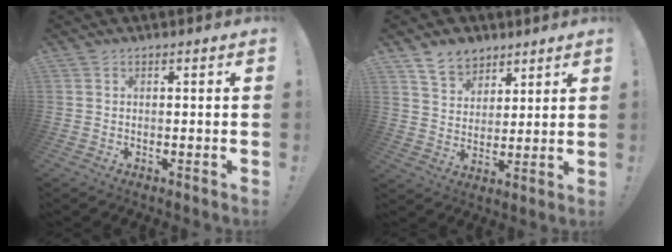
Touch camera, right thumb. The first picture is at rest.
{"total": 8.9, "force": [6.4, 5.8, 2.0], "torque": [-0.037, -0.040, 0.126]}